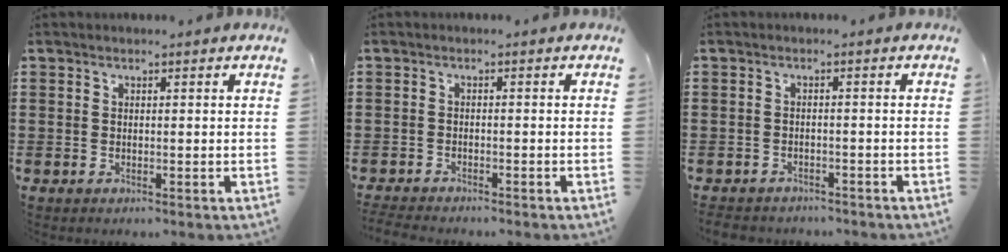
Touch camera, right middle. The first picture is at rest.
{"total": 1.8, "force": [-1.8, 0.1, 0.1], "torque": [-0.014, -0.003, -0.041]}
{"total": 1.9, "force": [-1.8, 0.3, -0.1], "torque": [-0.004, 0.000, -0.042]}